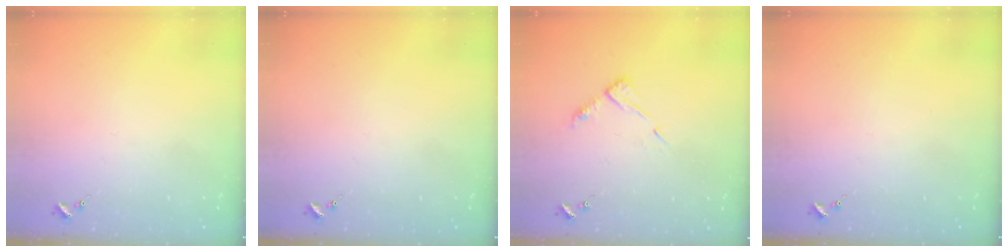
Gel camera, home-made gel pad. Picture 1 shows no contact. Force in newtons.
{"total": 0.0}
{"total": 7.4, "press": 7.4, "slide": 0.6}
{"total": 0.0}